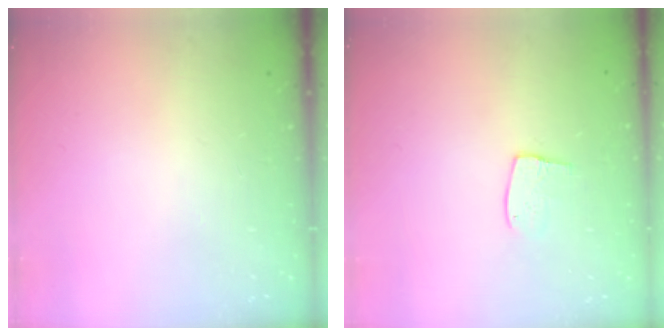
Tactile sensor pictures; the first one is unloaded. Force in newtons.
{"total": 7.5, "press": 7.5, "slide": 0.4}